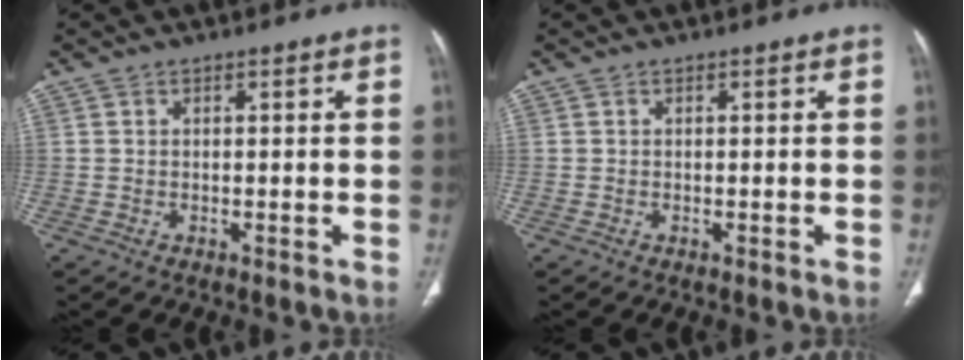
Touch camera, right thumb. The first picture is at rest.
{"total": 0.0}